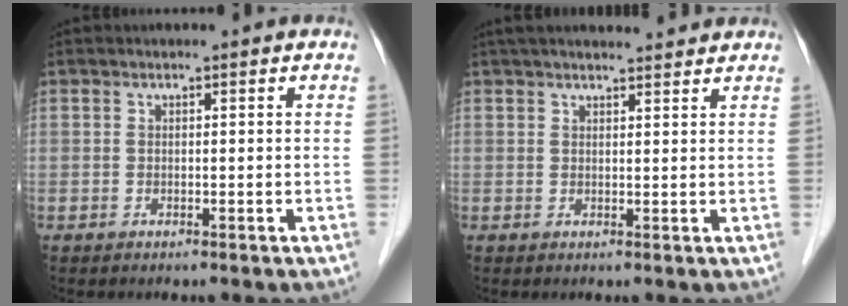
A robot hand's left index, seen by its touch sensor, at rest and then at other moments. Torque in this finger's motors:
{"motor_torque": [0.54, -0.70, 0.09, 0.02]}